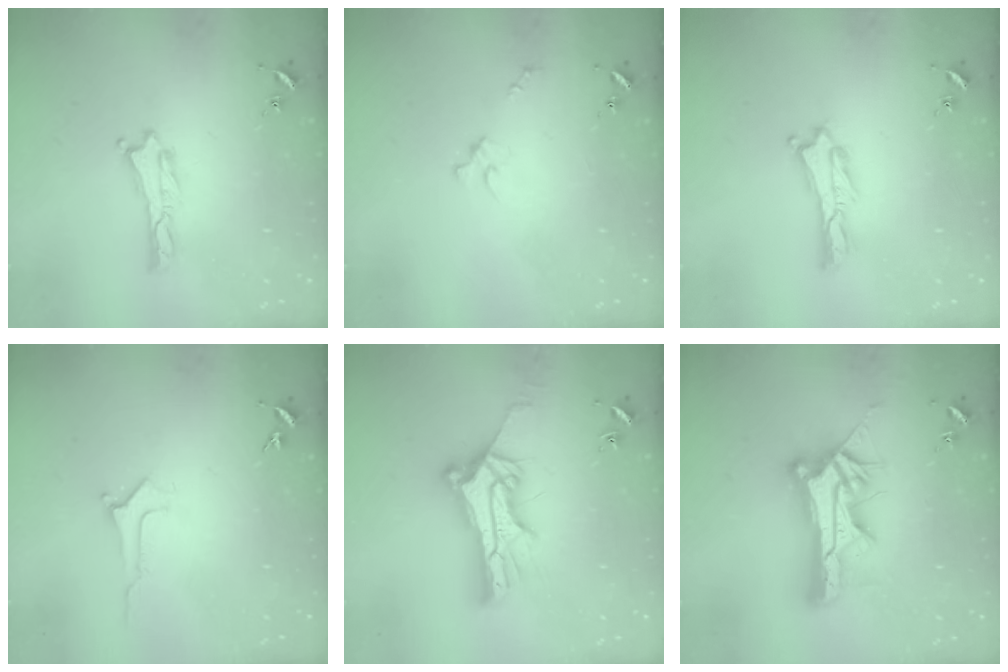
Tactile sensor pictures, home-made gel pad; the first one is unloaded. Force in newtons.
{"total": 2.0, "press": 2.0, "slide": 0.2}
{"total": 0.6, "press": 0.5, "slide": 0.2}
{"total": 0.0}
{"total": 10.4, "press": 10.4, "slide": 0.8}
{"total": 13.0, "press": 12.9, "slide": 1.2}